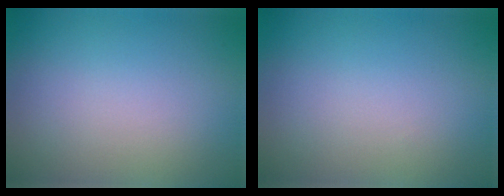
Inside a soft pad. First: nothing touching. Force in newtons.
{"total": 0.0}